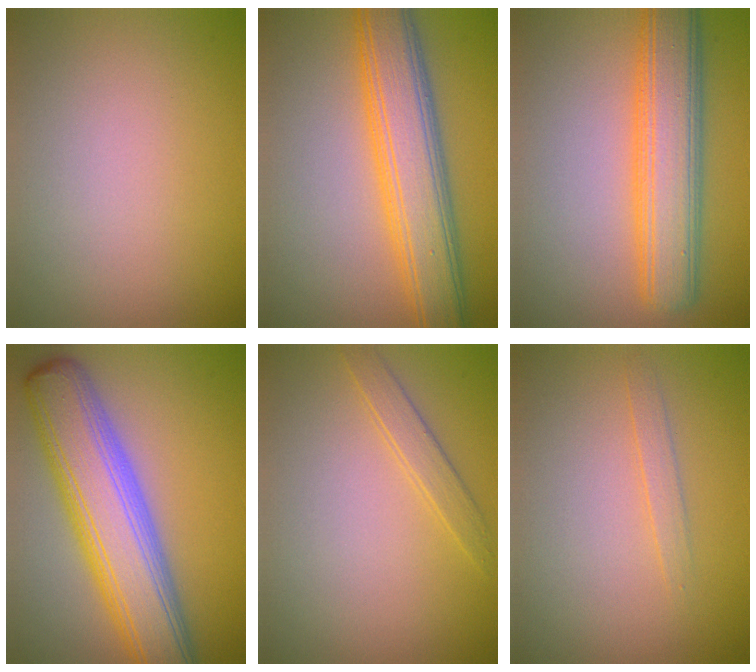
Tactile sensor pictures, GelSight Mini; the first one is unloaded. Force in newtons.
{"total": 7.7, "press": 7.7, "slide": 0.2}
{"total": 7.3, "press": 7.3, "slide": 0.2}
{"total": 10.0, "press": 10.0, "slide": 0.6}
{"total": 1.6, "press": 1.6, "slide": 0.0}
{"total": 1.2, "press": 1.2, "slide": 0.1}